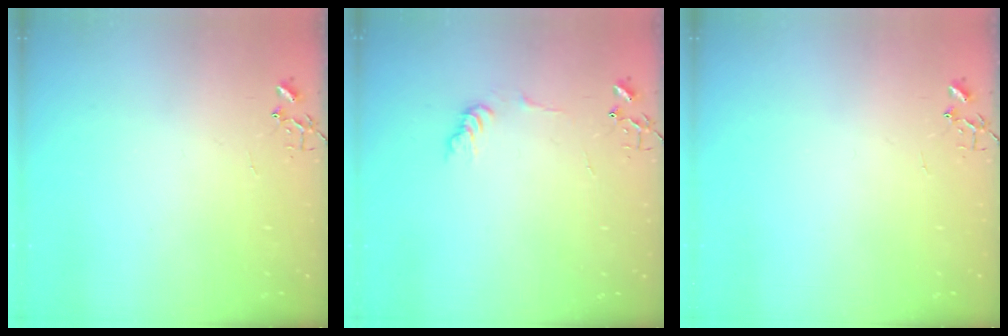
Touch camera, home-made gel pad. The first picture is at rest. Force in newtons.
{"total": 7.3, "press": 7.3, "slide": 0.3}
{"total": 0.0}